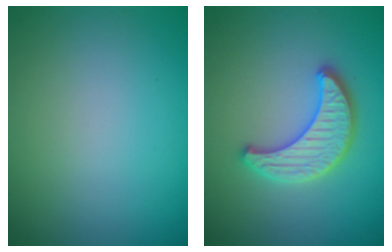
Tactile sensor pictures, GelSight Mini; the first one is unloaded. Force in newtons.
{"total": 3.7, "press": 3.6, "slide": 0.6}